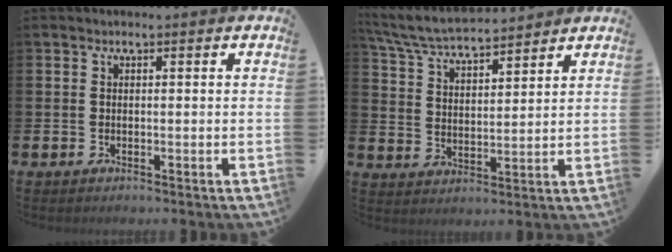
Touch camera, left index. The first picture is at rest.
{"total": 6.4, "force": [6.1, 0.8, 1.5], "torque": [-0.058, -0.032, 0.108]}